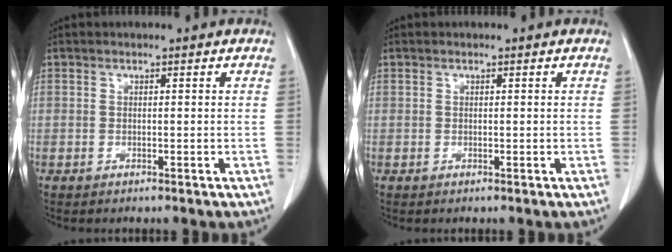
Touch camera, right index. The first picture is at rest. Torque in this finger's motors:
{"motor_torque": [-0.11, 0.07, -0.03, 0.00]}